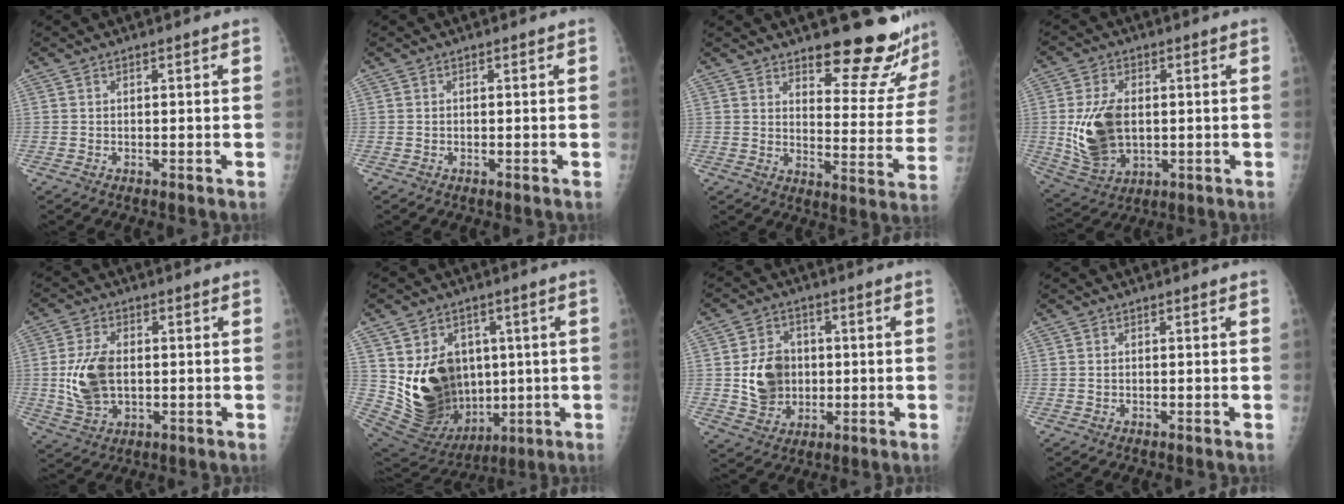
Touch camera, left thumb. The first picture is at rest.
{"total": 0.0}
{"total": 17.0, "force": [14.8, 4.2, 7.3], "torque": [-0.051, -0.139, 0.188]}
{"total": 12.7, "force": [0.1, 8.1, 9.8], "torque": [-0.177, -0.009, 0.018]}
{"total": 9.8, "force": [0.0, 6.2, 7.6], "torque": [-0.144, -0.001, 0.008]}
{"total": 19.6, "force": [1.4, 15.1, 12.3], "torque": [-0.180, -0.014, 0.062]}
{"total": 10.1, "force": [0.1, 8.4, 5.7], "torque": [-0.069, -0.002, 0.007]}
{"total": 0.5, "force": [0.0, 0.4, 0.3], "torque": [-0.005, 0.000, 0.000]}